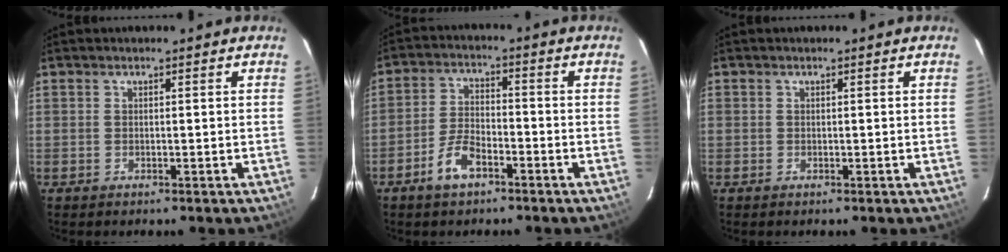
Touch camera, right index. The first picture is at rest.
{"total": 6.4, "force": [-4.1, 2.7, 4.1], "torque": [-0.091, 0.008, -0.076]}
{"total": 0.0}